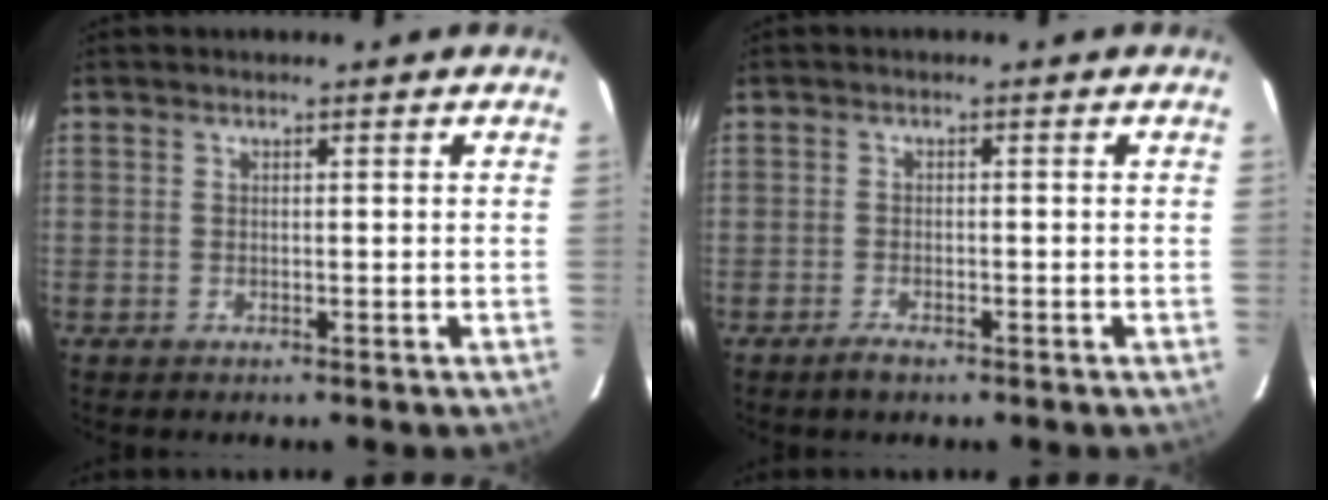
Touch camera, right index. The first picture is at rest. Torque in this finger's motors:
{"motor_torque": [0.34, 0.18, 0.12, 0.00]}